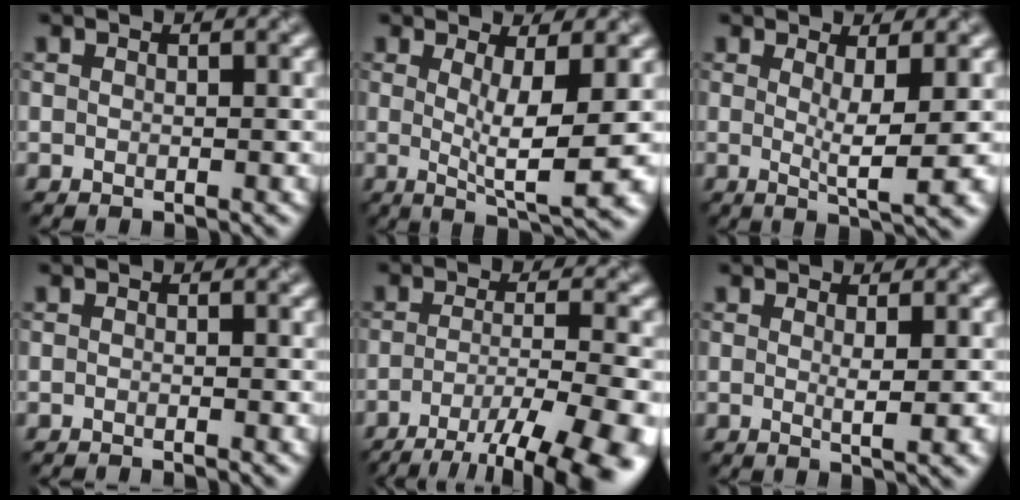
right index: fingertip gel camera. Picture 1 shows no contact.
{"total": 6.1, "force": [0.1, 1.2, 6.0], "torque": [-0.092, -0.012, 0.007]}
{"total": 4.5, "force": [0.4, 0.8, 4.4], "torque": [-0.063, -0.012, 0.007]}
{"total": 1.1, "force": [-0.8, 0.2, 0.7], "torque": [-0.001, -0.003, -0.018]}
{"total": 12.1, "force": [-7.6, 3.2, 8.8], "torque": [-0.138, -0.025, -0.098]}
{"total": 2.1, "force": [0.3, 0.3, 2.1], "torque": [-0.031, -0.007, 0.002]}